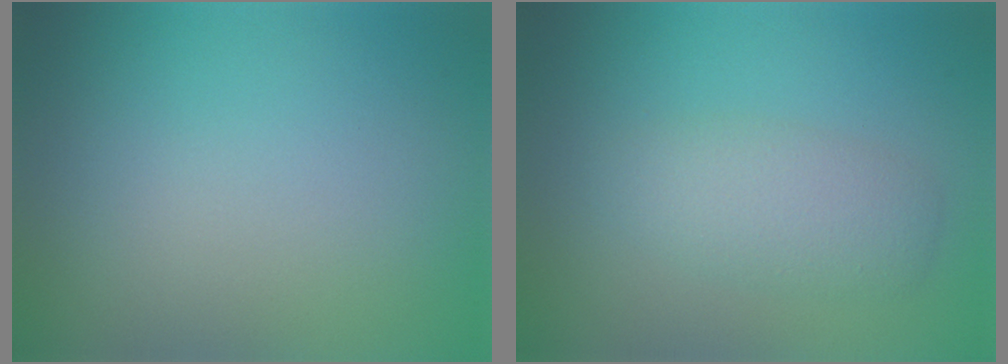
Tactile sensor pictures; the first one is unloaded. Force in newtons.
{"total": 3.2, "press": 3.2, "slide": 0.1}